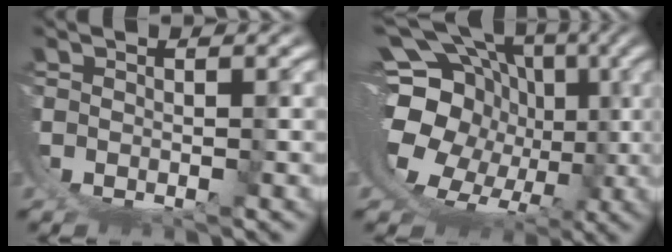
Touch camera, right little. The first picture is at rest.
{"total": 17.6, "force": [0.9, 13.5, 11.2], "torque": [-0.212, -0.039, 0.015]}